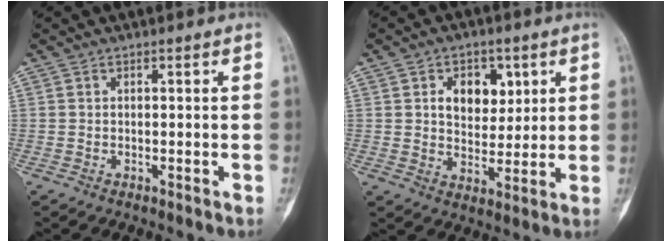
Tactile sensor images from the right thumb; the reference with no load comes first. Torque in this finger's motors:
{"motor_torque": [0.01, 0.07, 0.27, -0.21, 0.03]}